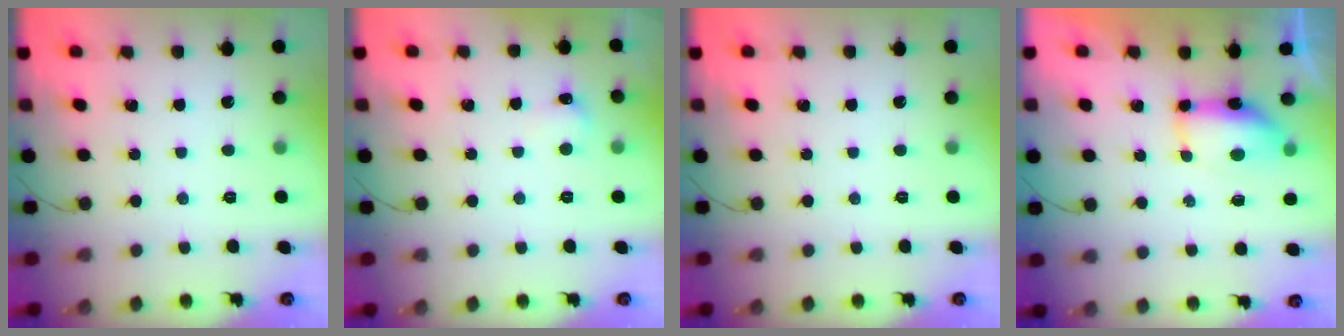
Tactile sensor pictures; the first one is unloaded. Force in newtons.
{"total": 5.2, "press": 5.0, "slide": 1.4}
{"total": 0.0}
{"total": 14.1, "press": 9.7, "slide": 10.3}